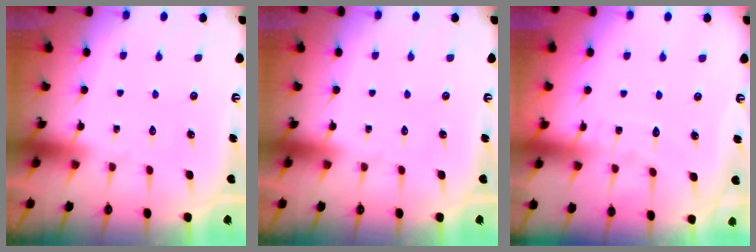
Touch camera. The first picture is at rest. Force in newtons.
{"total": 0.0}
{"total": 3.8, "press": 3.8, "slide": 0.1}